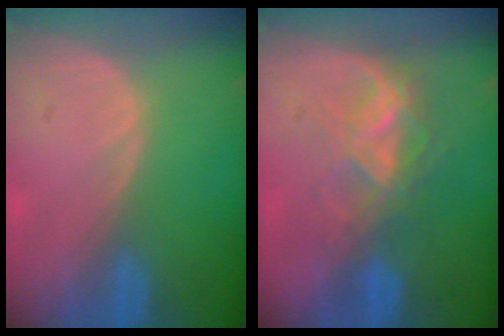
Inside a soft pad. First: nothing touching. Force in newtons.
{"total": 6.8, "press": 5.9, "slide": 3.4}